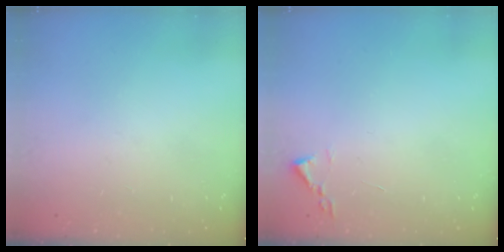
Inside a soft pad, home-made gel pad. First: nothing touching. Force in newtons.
{"total": 1.9, "press": 1.8, "slide": 0.3}